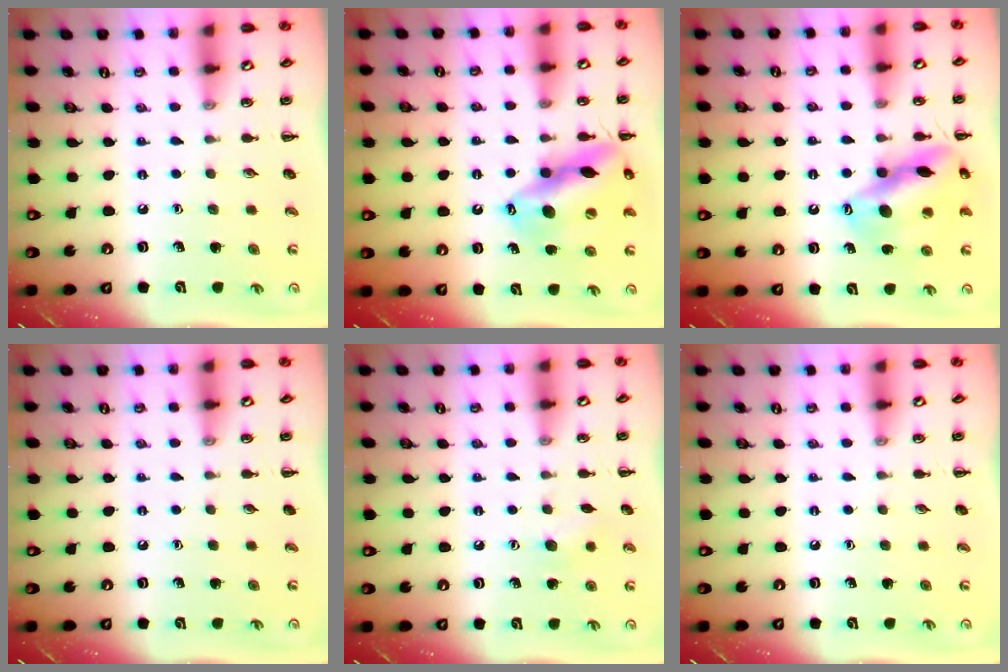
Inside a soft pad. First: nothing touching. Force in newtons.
{"total": 16.8, "press": 16.6, "slide": 2.8}
{"total": 16.2, "press": 16.0, "slide": 2.5}
{"total": 0.0}
{"total": 5.6, "press": 5.5, "slide": 1.4}
{"total": 0.0}